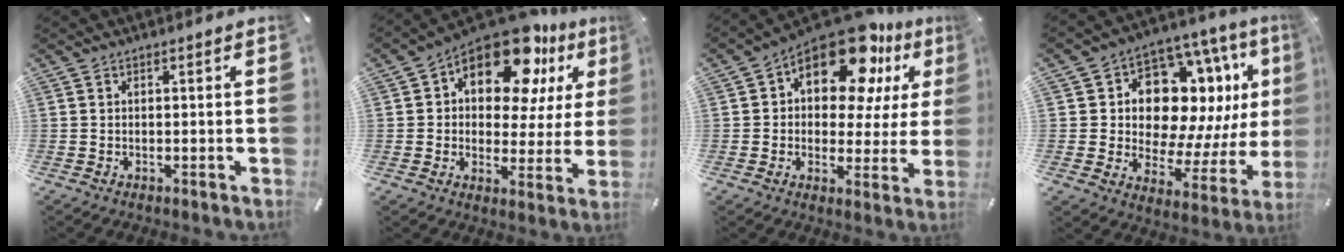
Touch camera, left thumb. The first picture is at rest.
{"total": 16.3, "force": [10.4, 8.3, 9.5], "torque": [-0.150, -0.069, 0.179]}
{"total": 16.7, "force": [10.3, 8.3, 10.2], "torque": [-0.159, -0.069, 0.178]}
{"total": 17.2, "force": [6.9, 11.7, 10.6], "torque": [-0.153, -0.055, 0.126]}